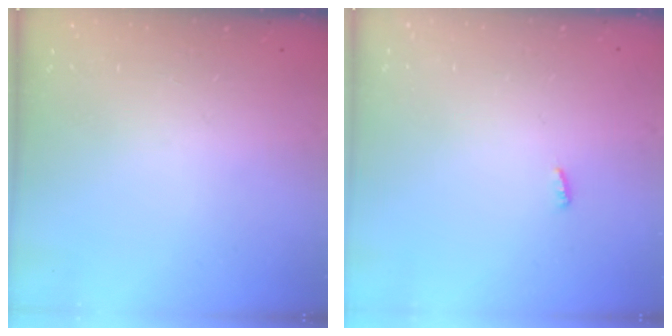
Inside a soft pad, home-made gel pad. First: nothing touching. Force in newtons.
{"total": 3.0, "press": 2.9, "slide": 0.8}